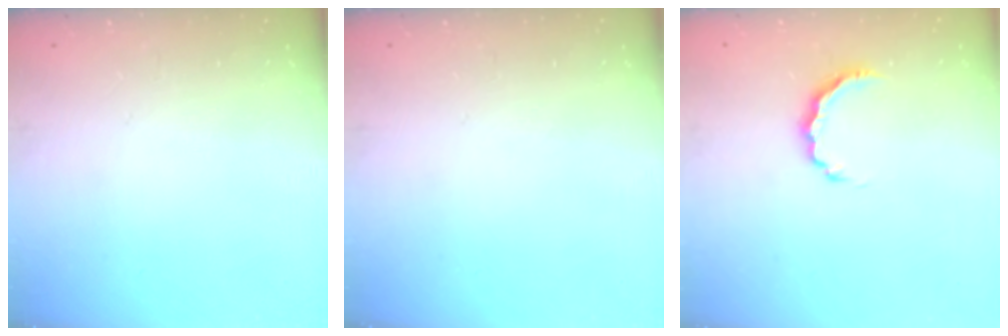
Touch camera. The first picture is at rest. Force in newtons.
{"total": 0.0}
{"total": 6.0, "press": 6.0, "slide": 0.9}